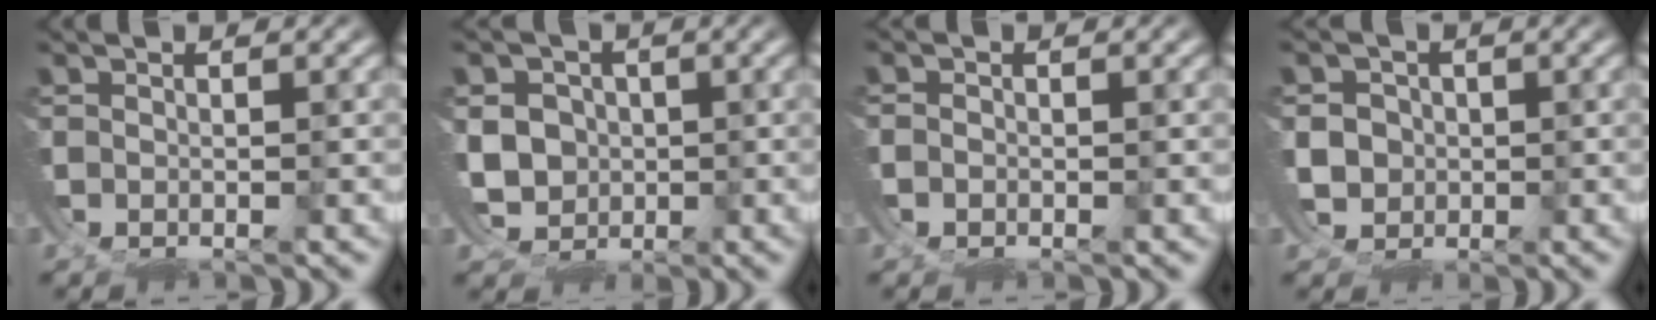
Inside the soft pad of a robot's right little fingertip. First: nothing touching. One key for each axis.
{"total": 6.0, "fx": -0.6, "fy": 5.6, "fz": 1.9, "tx": -0.053, "ty": -0.027, "tz": -0.001}
{"total": 0.6, "fx": -0.4, "fy": 0.5, "fz": -0.1, "tx": -0.006, "ty": -0.004, "tz": -0.007}
{"total": 2.8, "fx": -0.3, "fy": 2.7, "fz": 0.6, "tx": -0.019, "ty": -0.014, "tz": 0.003}